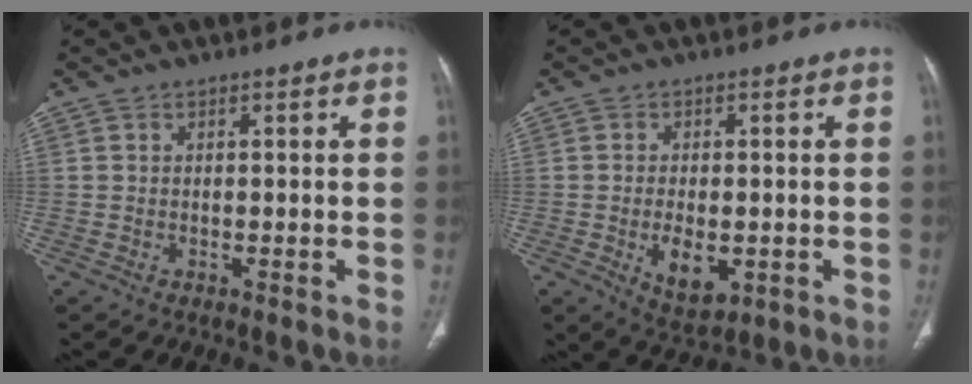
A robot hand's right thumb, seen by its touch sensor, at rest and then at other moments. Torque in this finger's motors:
{"motor_torque": [-0.20, 0.42, 0.00, -0.14, 0.05]}